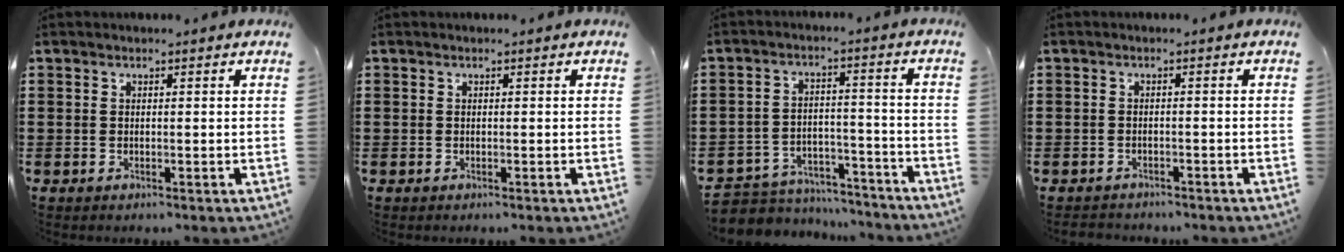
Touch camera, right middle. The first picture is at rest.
{"total": 0.0}
{"total": 5.6, "force": [-5.5, 1.2, 0.2], "torque": [-0.013, 0.014, -0.114]}
{"total": 1.3, "force": [-1.3, 0.4, -0.2], "torque": [0.000, 0.003, -0.030]}